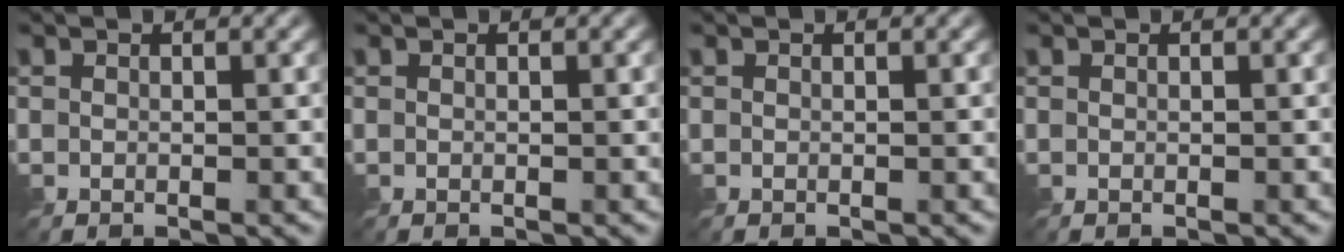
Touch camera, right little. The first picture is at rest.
{"total": 0.0}
{"total": 0.0}
{"total": 0.0}